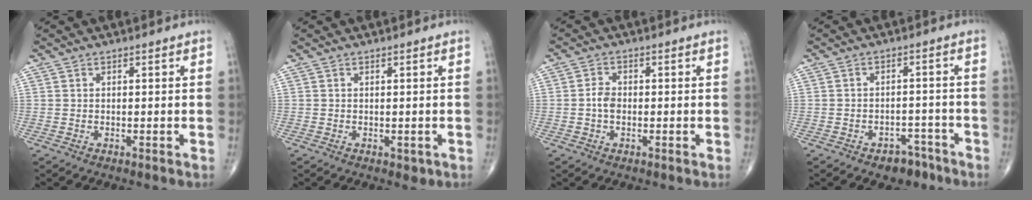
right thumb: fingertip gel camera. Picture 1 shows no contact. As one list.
[{"total": 1.3, "force": [-0.3, 0.9, 0.8], "torque": [0.000, 0.000, -0.002]}, {"total": 2.6, "force": [-0.5, 1.8, 1.8], "torque": [-0.028, 0.007, -0.015]}, {"total": 5.3, "force": [-3.6, 3.3, 2.0], "torque": [-0.008, 0.030, -0.046]}]